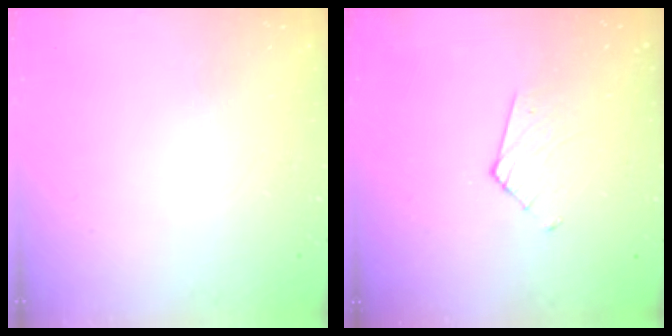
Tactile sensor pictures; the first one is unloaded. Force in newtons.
{"total": 3.5, "press": 3.4, "slide": 0.3}